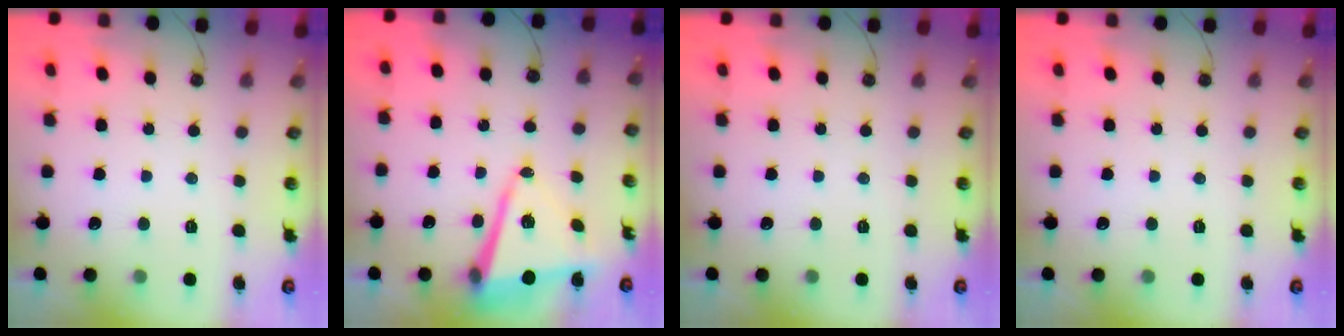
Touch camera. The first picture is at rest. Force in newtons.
{"total": 10.6, "press": 10.4, "slide": 1.7}
{"total": 0.0}
{"total": 0.0}